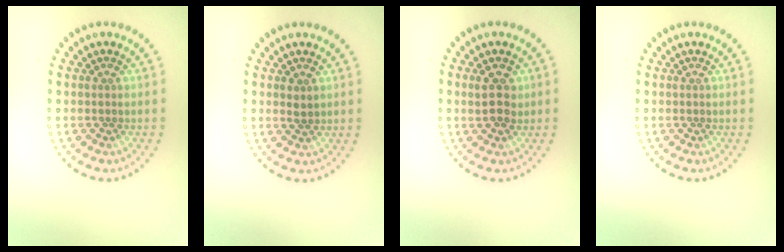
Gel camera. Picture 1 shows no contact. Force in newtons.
{"total": 1.0, "press": 1.0, "slide": 0.2}
{"total": 2.7, "press": 2.6, "slide": 0.5}
{"total": 0.0}